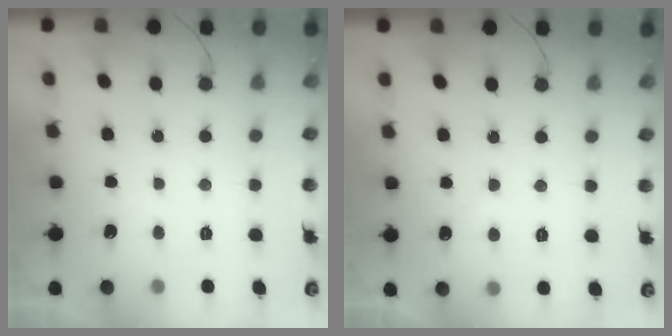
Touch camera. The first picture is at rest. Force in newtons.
{"total": 3.5, "press": 3.5, "slide": 0.2}